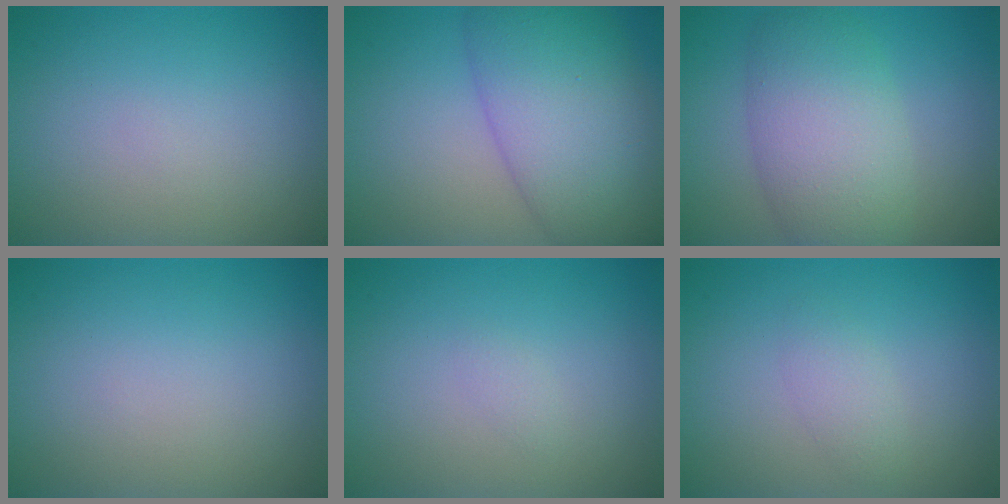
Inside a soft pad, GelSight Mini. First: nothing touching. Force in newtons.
{"total": 9.9, "press": 9.9, "slide": 0.3}
{"total": 7.2, "press": 7.2, "slide": 0.2}
{"total": 0.0}
{"total": 0.6, "press": 0.6, "slide": 0.0}
{"total": 1.5, "press": 1.5, "slide": 0.1}